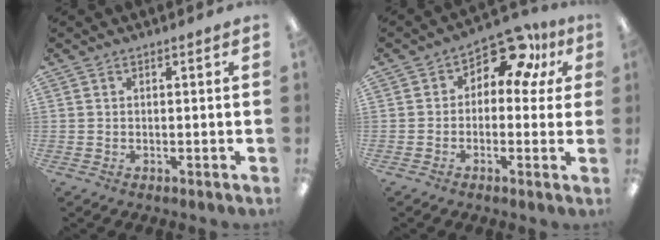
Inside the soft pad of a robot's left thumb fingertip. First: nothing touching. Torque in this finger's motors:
{"motor_torque": [-0.26, 0.54, 0.54, 0.18, 0.04]}